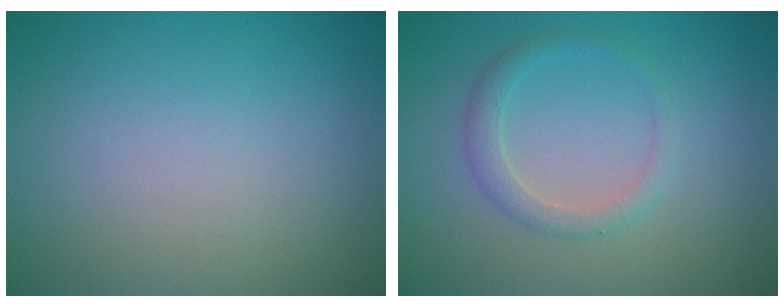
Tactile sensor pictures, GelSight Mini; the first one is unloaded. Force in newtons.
{"total": 1.9, "press": 1.9, "slide": 0.2}